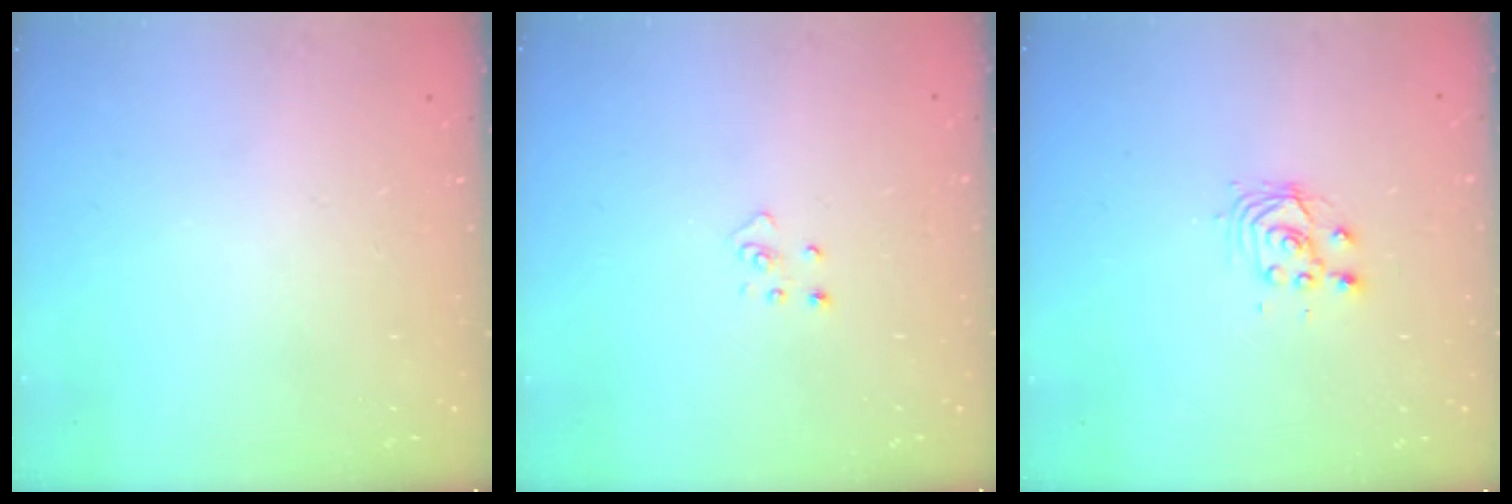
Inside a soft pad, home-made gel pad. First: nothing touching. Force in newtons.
{"total": 3.1, "press": 3.1, "slide": 0.2}
{"total": 3.6, "press": 3.6, "slide": 0.3}